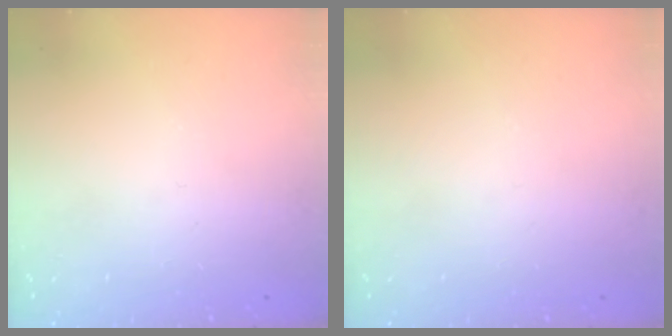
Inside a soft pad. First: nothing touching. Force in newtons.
{"total": 0.0}